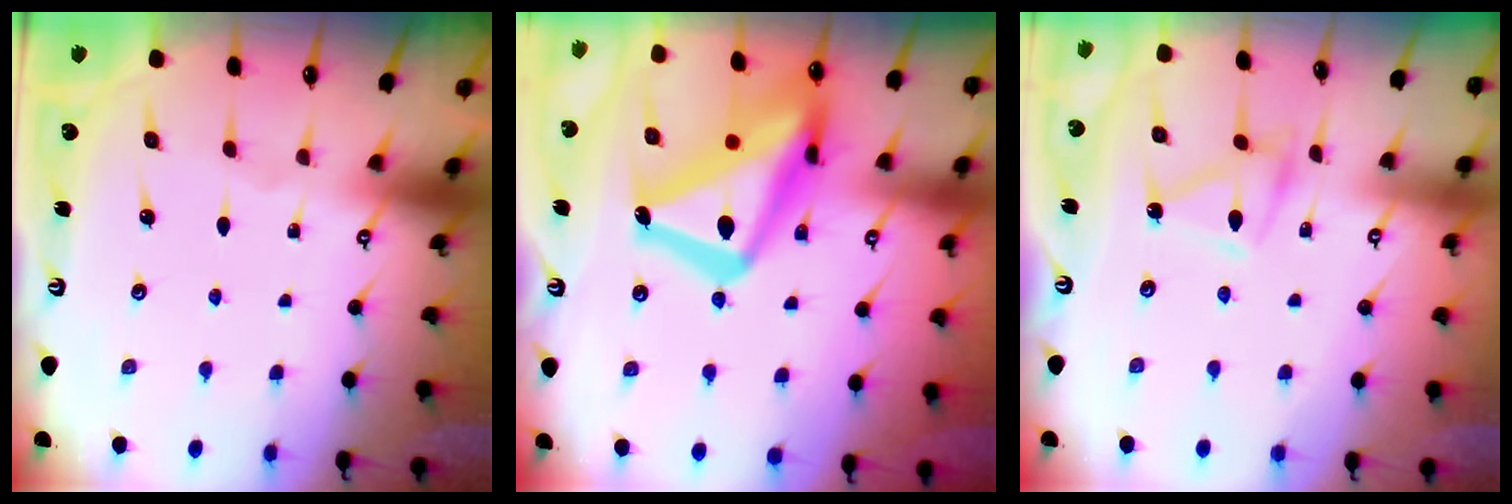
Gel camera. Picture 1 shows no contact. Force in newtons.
{"total": 21.9, "press": 21.8, "slide": 2.1}
{"total": 8.7, "press": 8.7, "slide": 0.3}